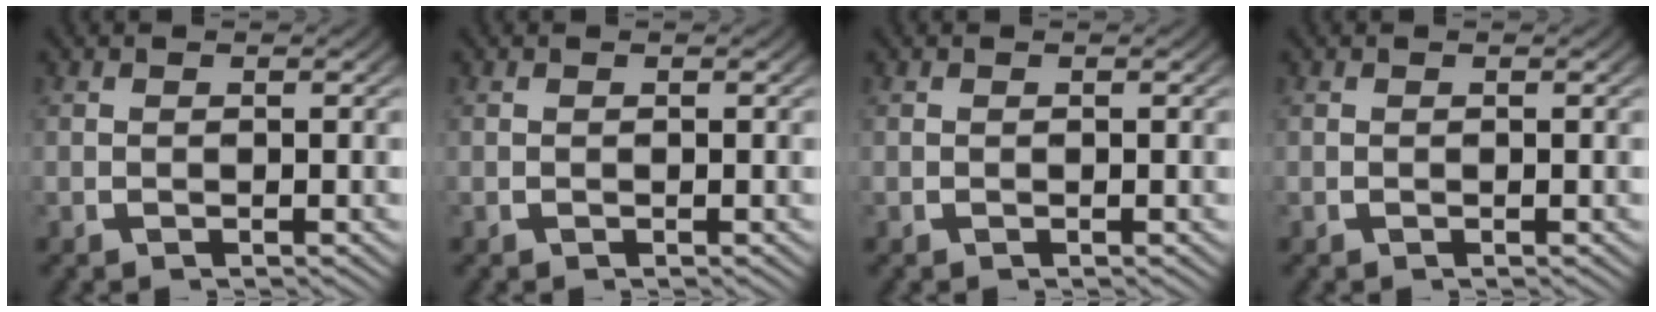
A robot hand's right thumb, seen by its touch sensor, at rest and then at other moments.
{"total": 0.0}
{"total": 0.0}
{"total": 0.0}